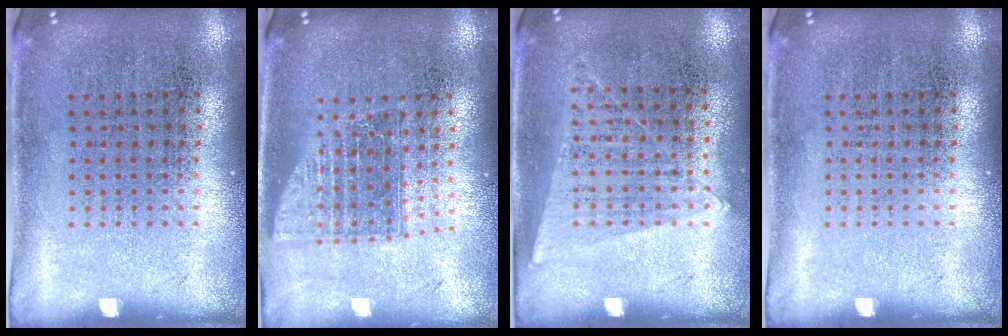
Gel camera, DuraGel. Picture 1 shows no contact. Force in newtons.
{"total": 1.5, "press": 1.2, "slide": 1.0}
{"total": 1.3, "press": 1.1, "slide": 0.6}
{"total": 0.0}